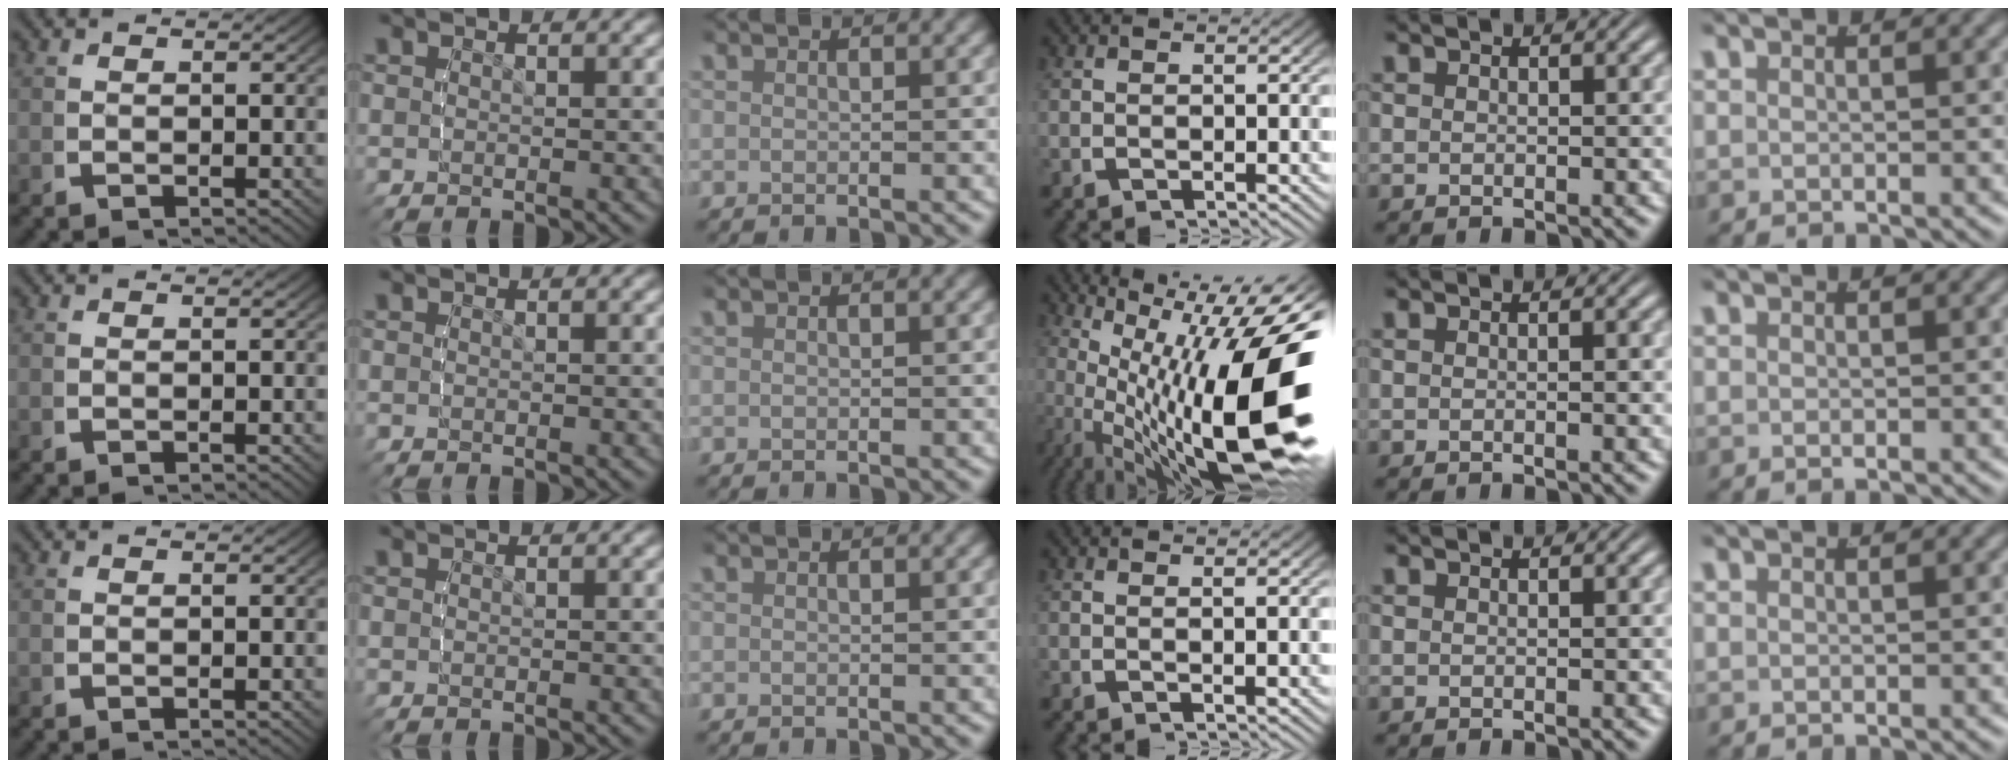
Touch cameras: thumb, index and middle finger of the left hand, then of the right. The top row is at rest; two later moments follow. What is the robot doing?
{"motion": "lift_and_place", "object": "bottle"}